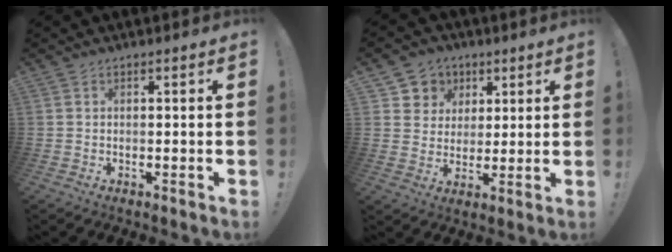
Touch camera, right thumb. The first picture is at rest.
{"total": 7.8, "force": [2.7, 7.2, 1.3], "torque": [-0.016, -0.020, 0.057]}